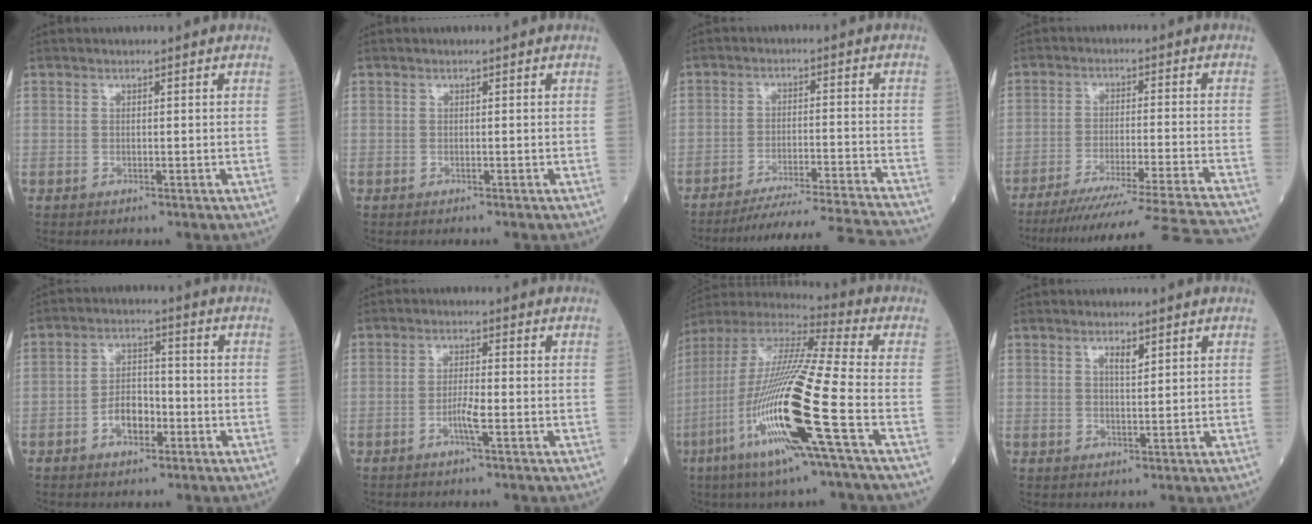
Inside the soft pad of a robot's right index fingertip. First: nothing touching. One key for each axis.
{"total": 1.1, "fx": -1.0, "fy": 0.0, "fz": 0.5, "tx": -0.002, "ty": 0.001, "tz": -0.013}
{"total": 18.2, "fx": -17.3, "fy": -1.9, "fz": 5.1, "tx": -0.059, "ty": -0.024, "tz": -0.244}
{"total": 25.0, "fx": -23.2, "fy": -2.4, "fz": 9.1, "tx": -0.081, "ty": -0.057, "tz": -0.315}
{"total": 5.2, "fx": -2.1, "fy": 2.9, "fz": 3.8, "tx": -0.072, "ty": 0.011, "tz": -0.037}
{"total": 2.8, "fx": -1.2, "fy": 0.0, "fz": 2.6, "tx": -0.053, "ty": -0.002, "tz": -0.023}
{"total": 22.2, "fx": -7.1, "fy": 0.1, "fz": 21.0, "tx": -0.448, "ty": -0.036, "tz": -0.143}
{"total": 2.0, "fx": 1.2, "fy": 0.4, "fz": 1.6, "tx": -0.029, "ty": -0.001, "tz": 0.021}